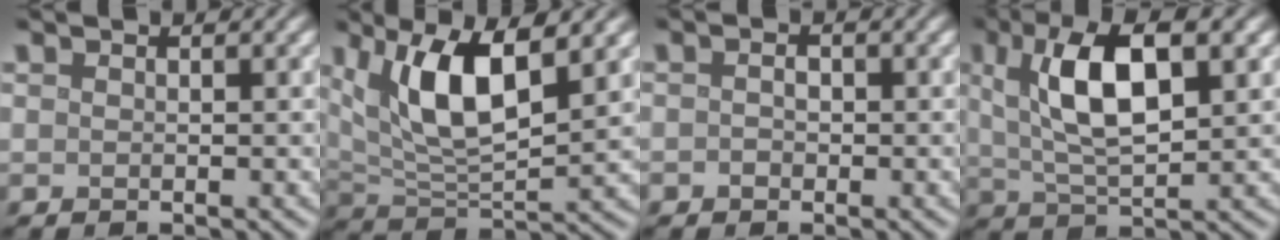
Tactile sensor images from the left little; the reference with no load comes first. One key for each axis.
{"total": 7.5, "fx": 2.9, "fy": 2.6, "fz": 6.4, "tx": -0.126, "ty": -0.003, "tz": 0.056}
{"total": 0.9, "fx": -0.4, "fy": 0.7, "fz": 0.4, "tx": -0.009, "ty": -0.001, "tz": -0.011}
{"total": 8.2, "fx": 2.5, "fy": 3.2, "fz": 7.2, "tx": -0.127, "ty": 0.010, "tz": 0.041}